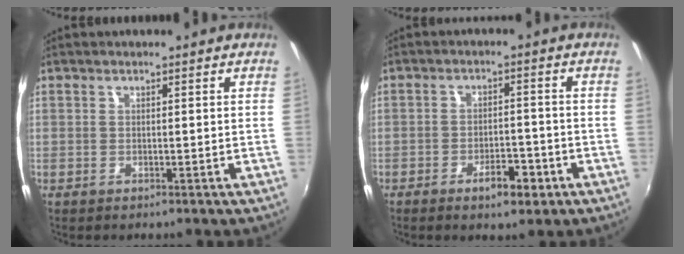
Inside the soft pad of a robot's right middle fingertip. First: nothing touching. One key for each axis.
{"total": 5.4, "fx": -3.1, "fy": 2.1, "fz": 3.9, "tx": -0.073, "ty": 0.001, "tz": -0.041}